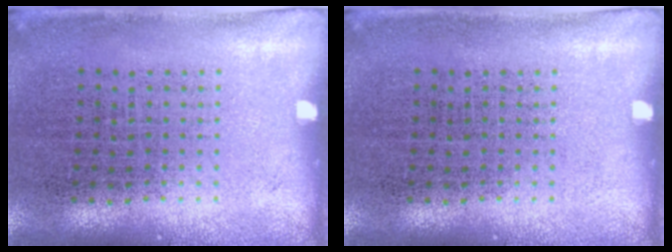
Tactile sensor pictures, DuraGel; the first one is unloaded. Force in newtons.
{"total": 0.0}